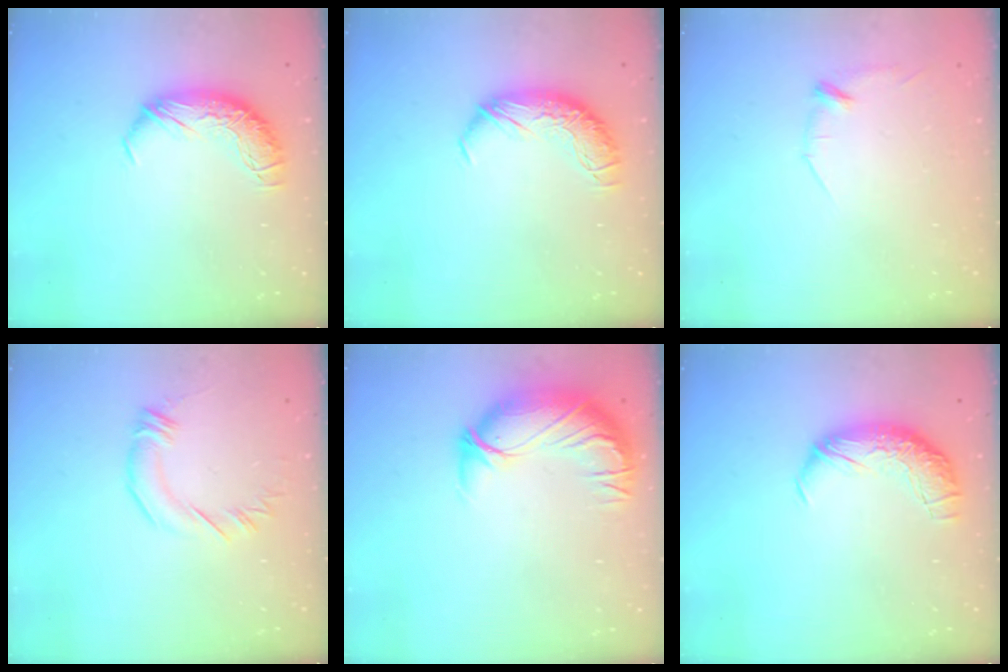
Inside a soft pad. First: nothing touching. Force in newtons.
{"total": 0.0}
{"total": 6.5, "press": 6.5, "slide": 0.8}
{"total": 2.5, "press": 2.4, "slide": 0.3}
{"total": 2.6, "press": 0.7, "slide": 2.5}
{"total": 2.3, "press": 0.9, "slide": 2.1}